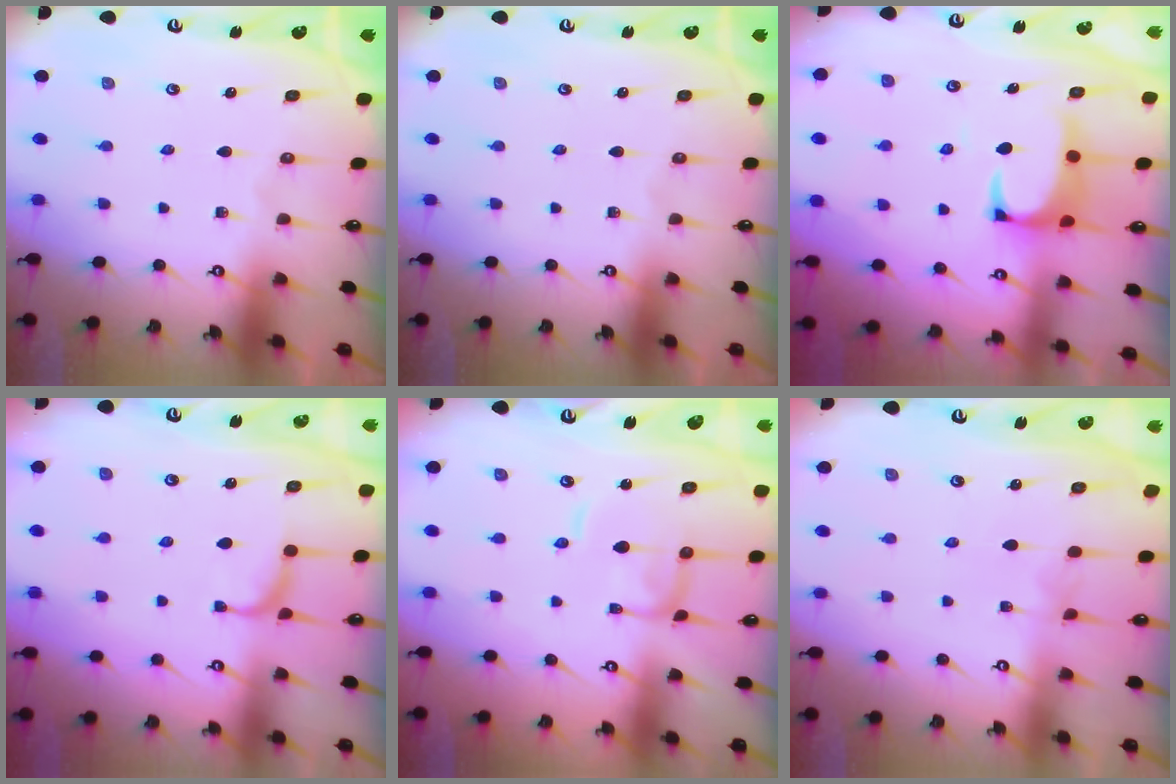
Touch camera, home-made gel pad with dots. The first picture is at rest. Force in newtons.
{"total": 0.0}
{"total": 1.6, "press": 1.4, "slide": 0.7}
{"total": 3.3, "press": 3.3, "slide": 0.4}
{"total": 0.7, "press": 0.7, "slide": 0.3}
{"total": 4.5, "press": 4.5, "slide": 0.3}